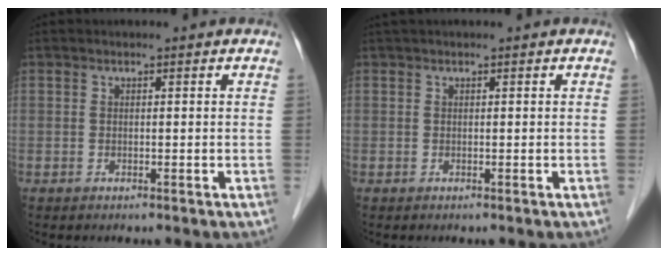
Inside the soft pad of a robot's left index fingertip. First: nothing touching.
{"total": 0.7, "force": [0.5, 0.0, 0.5], "torque": [-0.015, 0.017, 0.013]}